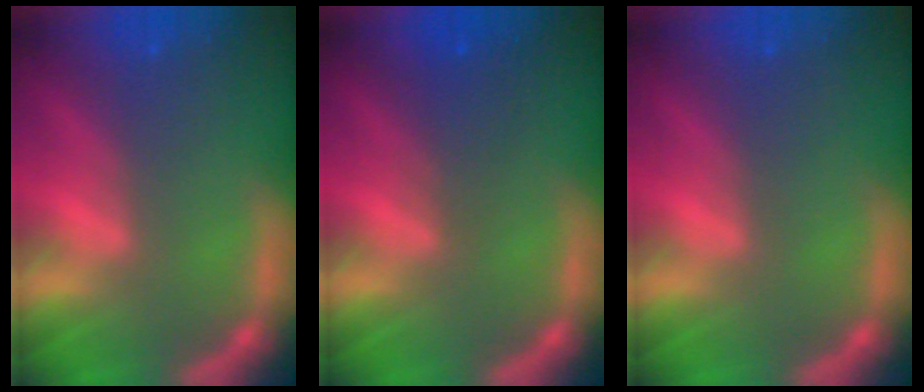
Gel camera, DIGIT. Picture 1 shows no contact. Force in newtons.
{"total": 2.0}
{"total": 0.0}